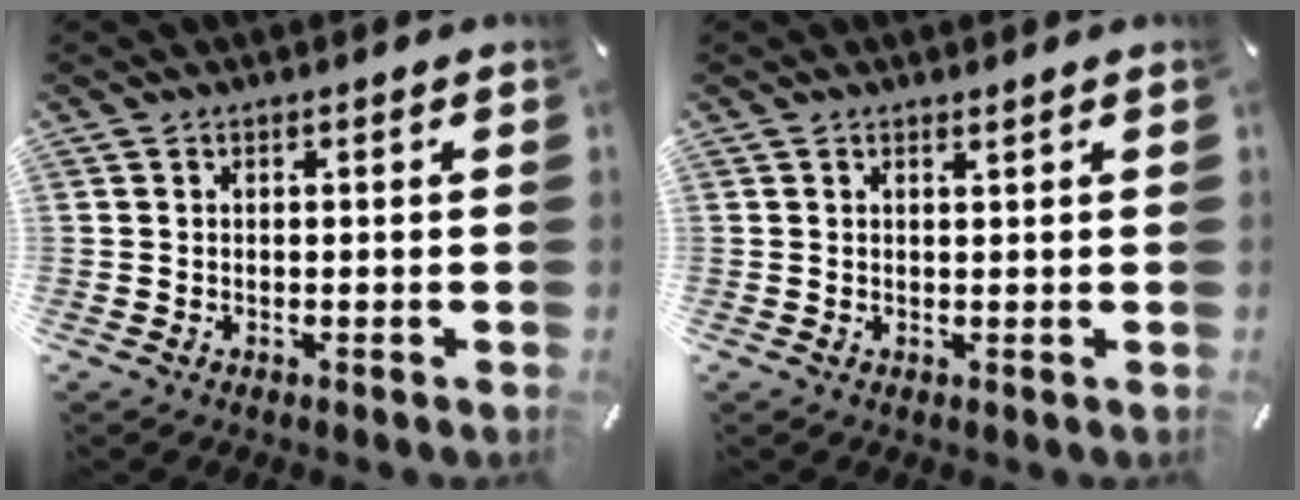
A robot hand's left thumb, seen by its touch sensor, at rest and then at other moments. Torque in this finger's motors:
{"motor_torque": [0.21, -0.11, -0.27, -0.04, -0.15]}